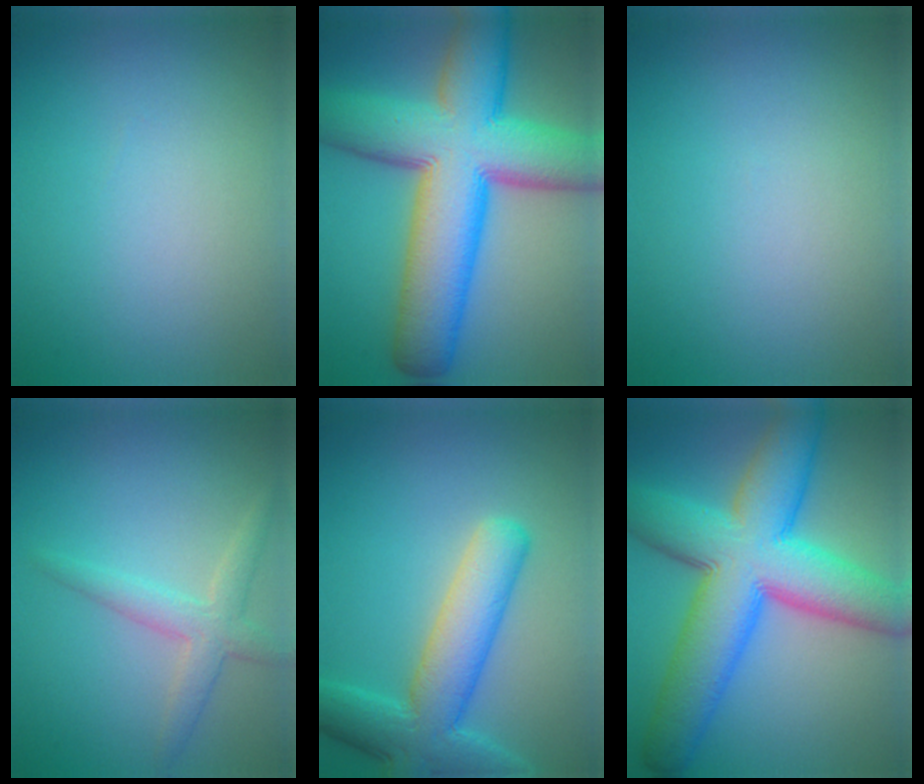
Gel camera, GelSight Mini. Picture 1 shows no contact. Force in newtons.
{"total": 14.7, "press": 14.7, "slide": 0.4}
{"total": 0.0}
{"total": 2.8, "press": 2.8, "slide": 0.1}
{"total": 7.3, "press": 7.2, "slide": 0.5}
{"total": 12.8, "press": 12.8, "slide": 0.4}